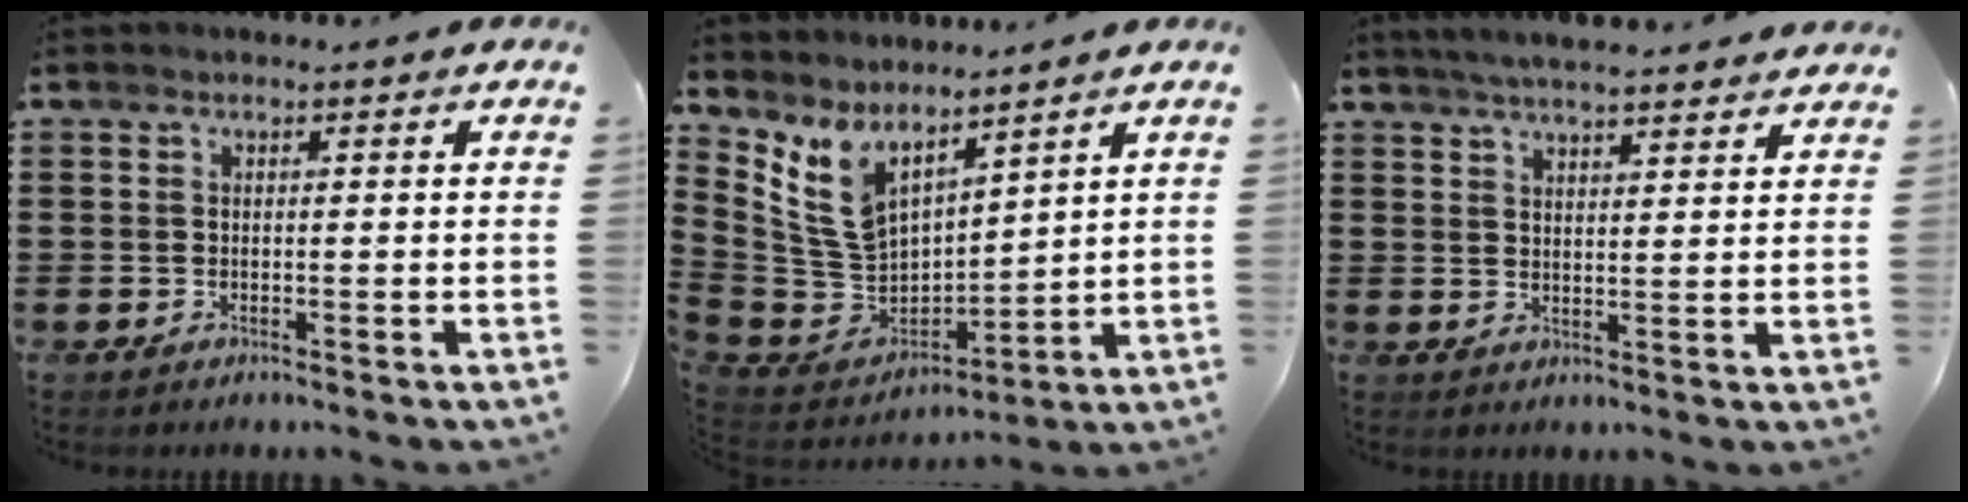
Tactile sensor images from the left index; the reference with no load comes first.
{"total": 8.4, "force": [5.3, 4.6, 4.6], "torque": [-0.139, -0.045, 0.100]}
{"total": 3.9, "force": [3.8, -0.2, 1.0], "torque": [-0.031, -0.012, 0.068]}